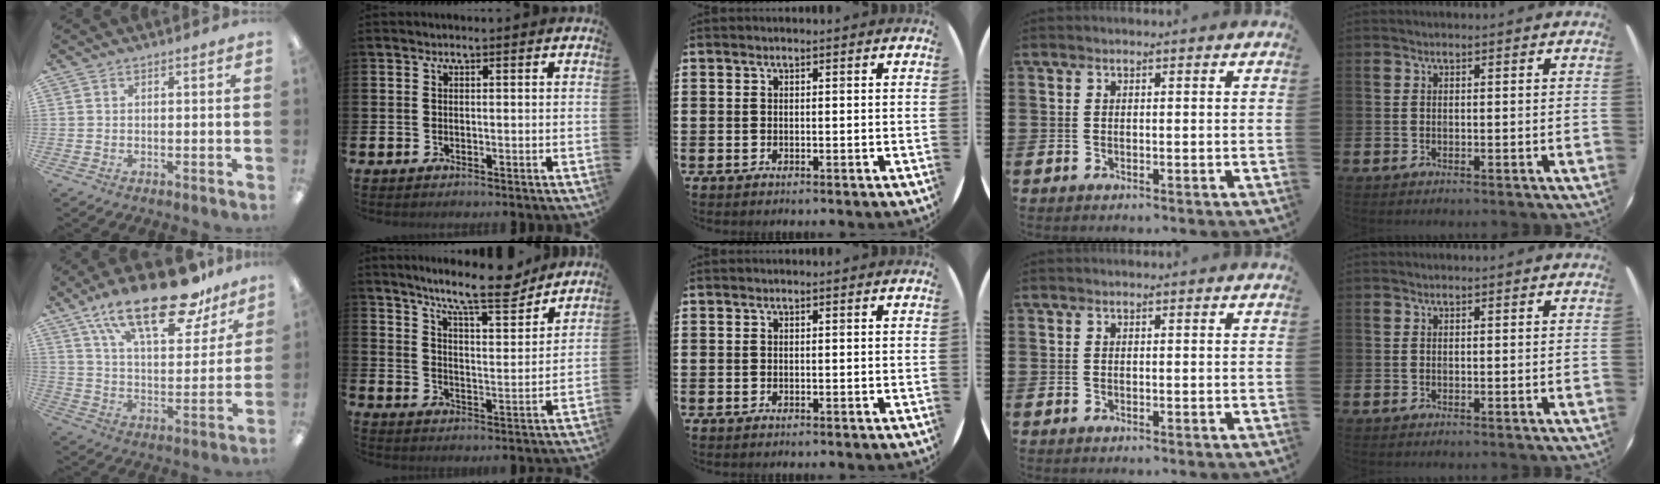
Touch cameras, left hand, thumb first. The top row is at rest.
{"thumb": {"total": 23.2, "force": [15.8, 9.0, 14.5], "torque": [-0.223, -0.089, 0.266]}, "index": {"total": 10.5, "force": [9.2, 1.4, 4.7], "torque": [-0.096, -0.051, 0.160]}}